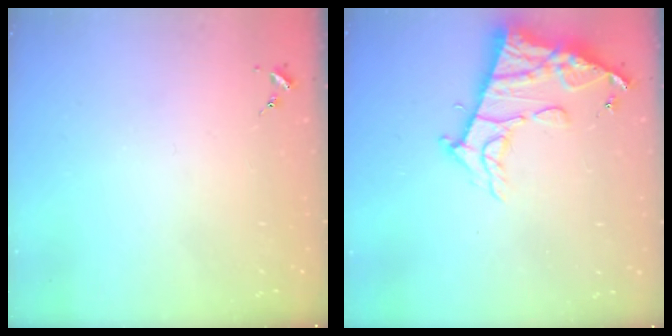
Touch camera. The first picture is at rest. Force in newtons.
{"total": 14.9, "press": 14.8, "slide": 1.4}